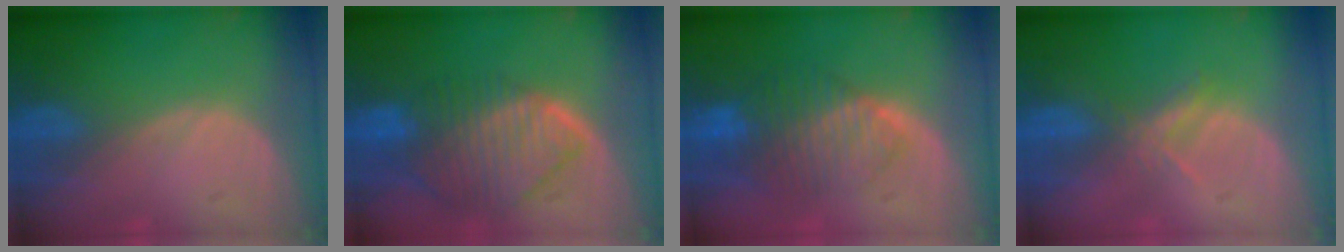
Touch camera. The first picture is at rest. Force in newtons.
{"total": 10.1, "press": 8.8, "slide": 5.1}
{"total": 8.3, "press": 7.1, "slide": 4.4}
{"total": 2.6, "press": 2.5, "slide": 0.9}